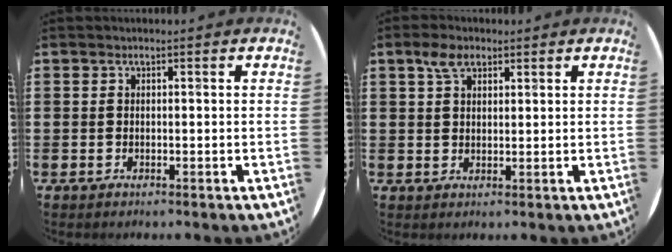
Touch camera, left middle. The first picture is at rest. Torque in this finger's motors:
{"motor_torque": [0.81, -0.67, 0.07, 0.03]}